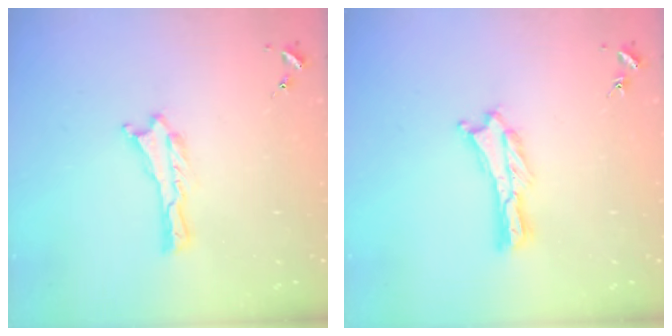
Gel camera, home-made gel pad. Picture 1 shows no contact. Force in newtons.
{"total": 0.7, "press": 0.7, "slide": 0.2}